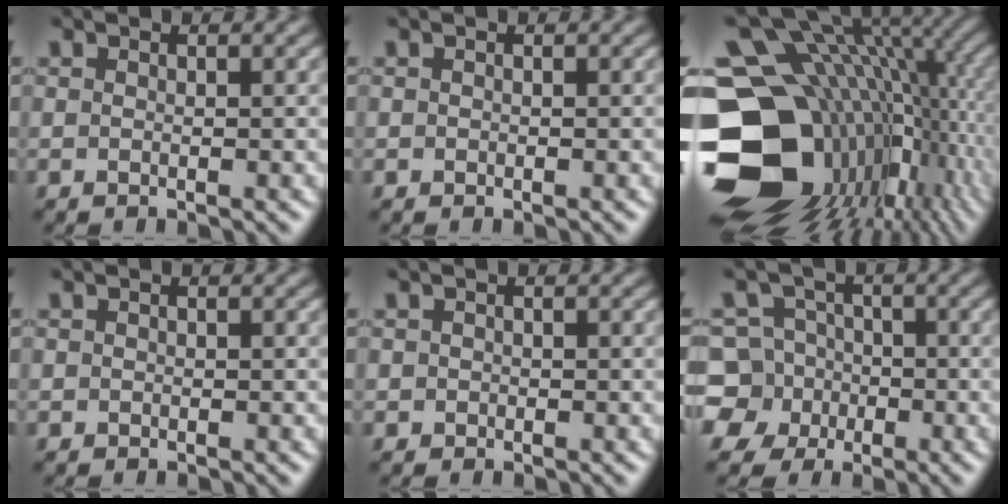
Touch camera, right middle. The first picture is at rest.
{"total": 0.0}
{"total": 21.3, "force": [-3.9, 16.1, 13.4], "torque": [-0.262, -0.022, -0.036]}
{"total": 0.0}
{"total": 0.6, "force": [-0.1, 0.5, 0.0], "torque": [0.000, -0.004, 0.001]}
{"total": 7.8, "force": [-2.8, 7.1, 1.5], "torque": [-0.025, 0.015, -0.082]}